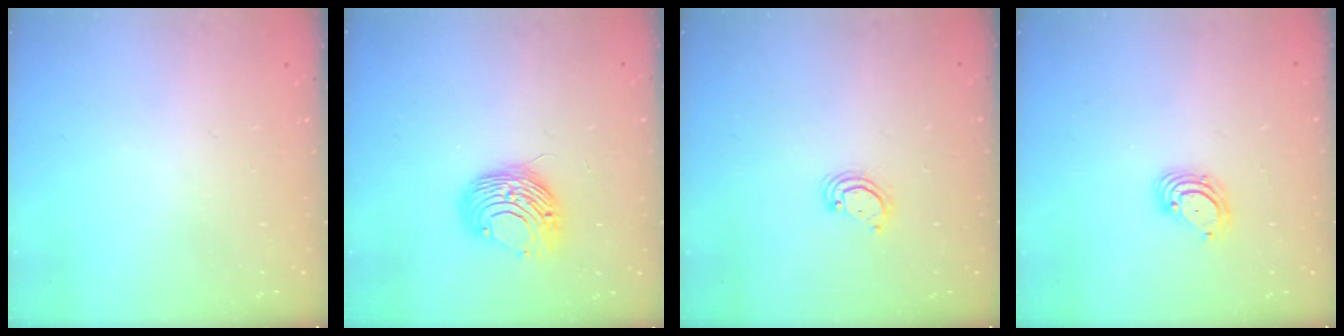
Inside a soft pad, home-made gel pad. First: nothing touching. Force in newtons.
{"total": 9.3, "press": 9.3, "slide": 0.3}
{"total": 4.2, "press": 4.2, "slide": 0.4}
{"total": 3.9, "press": 3.9, "slide": 0.2}